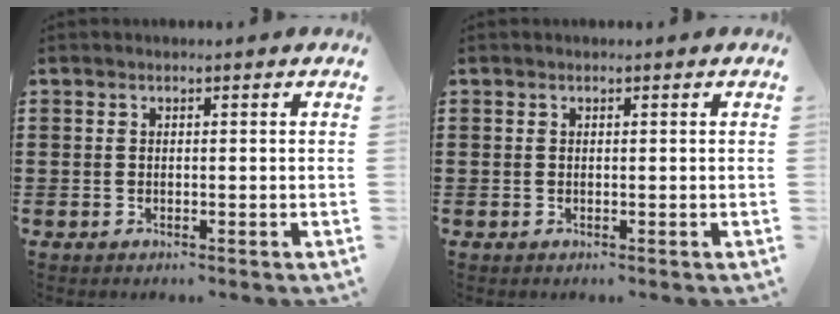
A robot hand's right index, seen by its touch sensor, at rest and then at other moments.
{"total": 0.0}